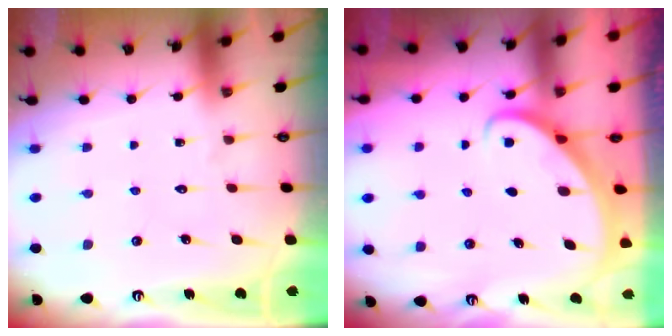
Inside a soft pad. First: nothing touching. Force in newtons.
{"total": 2.7, "press": 2.7, "slide": 0.2}